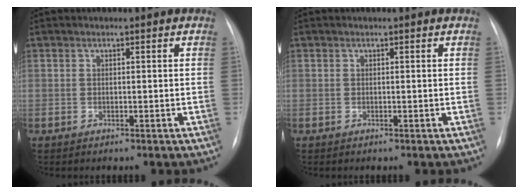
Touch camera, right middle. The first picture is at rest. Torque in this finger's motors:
{"motor_torque": [0.23, -0.15, 0.09, 0.01]}